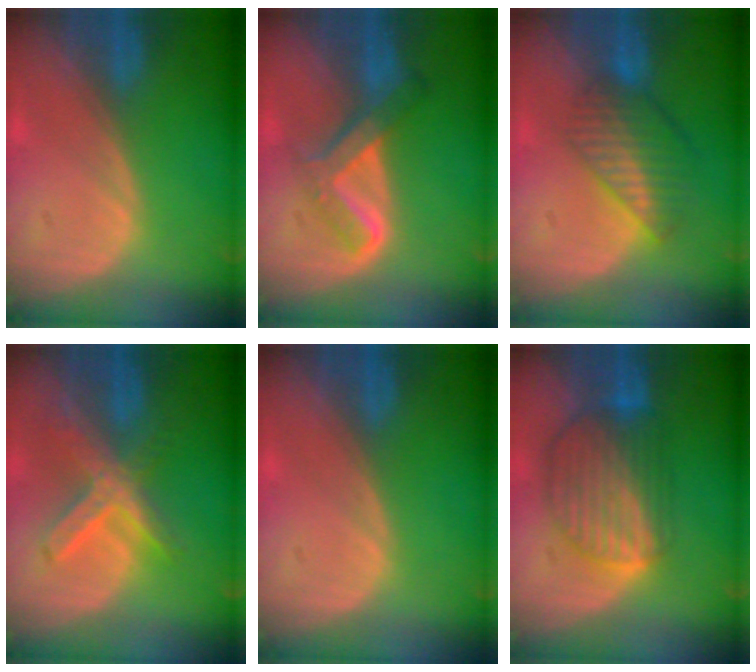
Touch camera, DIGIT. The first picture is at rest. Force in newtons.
{"total": 6.7, "press": 5.7, "slide": 3.6}
{"total": 7.0, "press": 6.0, "slide": 3.5}
{"total": 7.5, "press": 6.4, "slide": 3.8}
{"total": 0.0}
{"total": 8.7, "press": 7.7, "slide": 4.1}